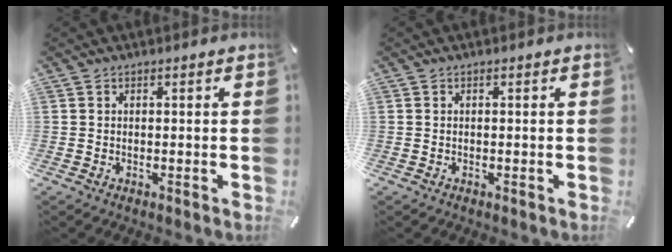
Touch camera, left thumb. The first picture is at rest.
{"total": 0.0}